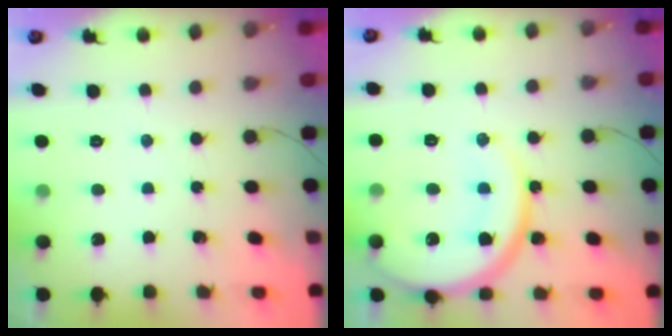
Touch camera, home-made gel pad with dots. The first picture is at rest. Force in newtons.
{"total": 14.7, "press": 14.6, "slide": 1.4}